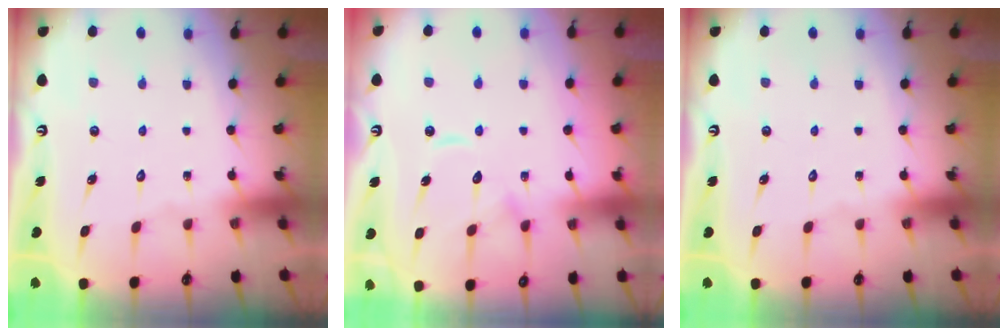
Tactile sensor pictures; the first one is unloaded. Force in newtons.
{"total": 10.7, "press": 10.6, "slide": 1.1}
{"total": 0.0}